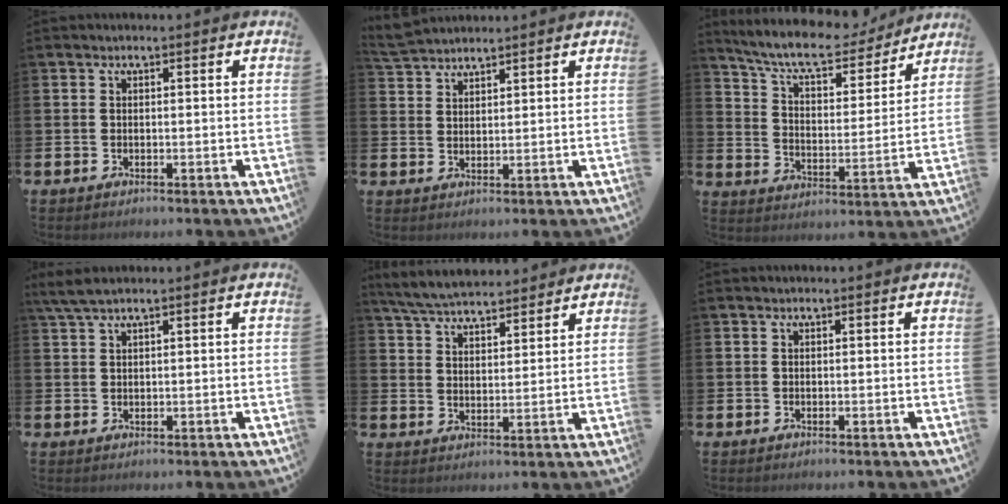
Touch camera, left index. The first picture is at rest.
{"total": 3.9, "force": [3.8, 0.4, 0.5], "torque": [-0.019, -0.012, 0.071]}
{"total": 9.5, "force": [8.5, 1.9, 3.8], "torque": [-0.097, -0.053, 0.144]}
{"total": 2.6, "force": [1.9, 0.3, 1.7], "torque": [-0.041, 0.005, 0.036]}
{"total": 6.2, "force": [6.0, 0.9, 1.3], "torque": [-0.049, -0.026, 0.109]}
{"total": 0.0}